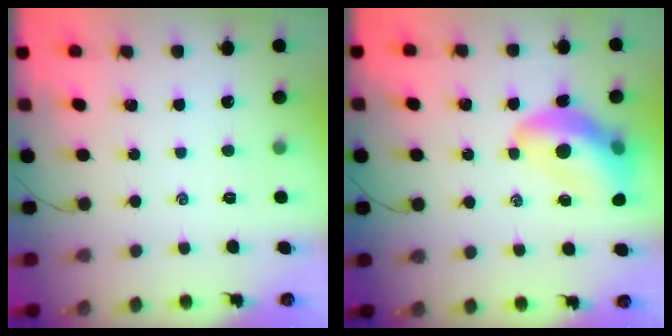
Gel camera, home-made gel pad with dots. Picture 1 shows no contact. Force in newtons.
{"total": 13.5, "press": 13.0, "slide": 3.7}